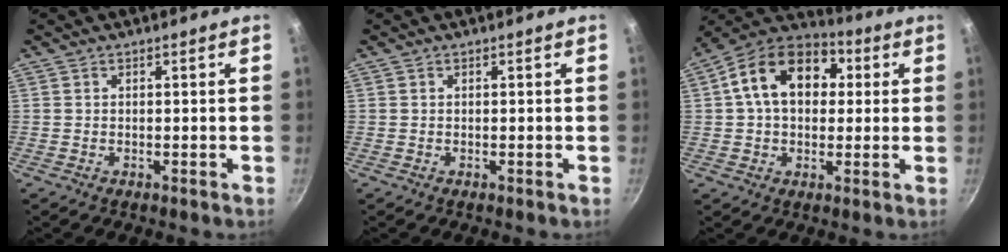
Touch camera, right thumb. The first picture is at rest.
{"total": 0.0}
{"total": 16.7, "force": [3.4, 11.7, 11.4], "torque": [-0.160, 0.028, 0.036]}